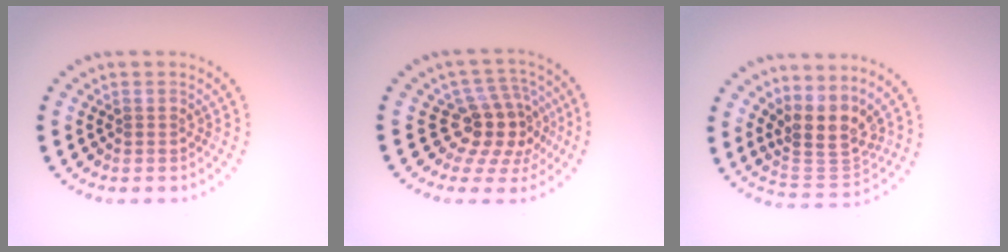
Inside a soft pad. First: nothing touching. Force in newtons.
{"total": 4.6, "press": 3.8, "slide": 2.5}
{"total": 3.9, "press": 3.0, "slide": 2.5}